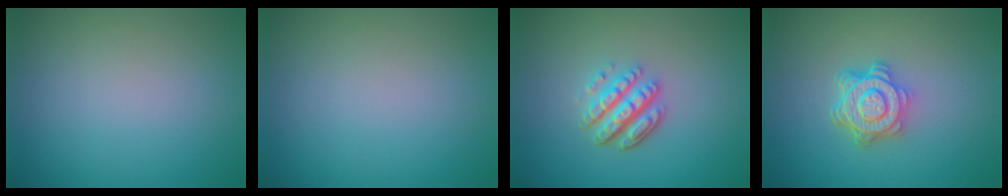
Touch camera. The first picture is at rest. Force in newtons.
{"total": 0.0}
{"total": 4.3, "press": 3.3, "slide": 2.7}
{"total": 4.7, "press": 3.6, "slide": 2.9}